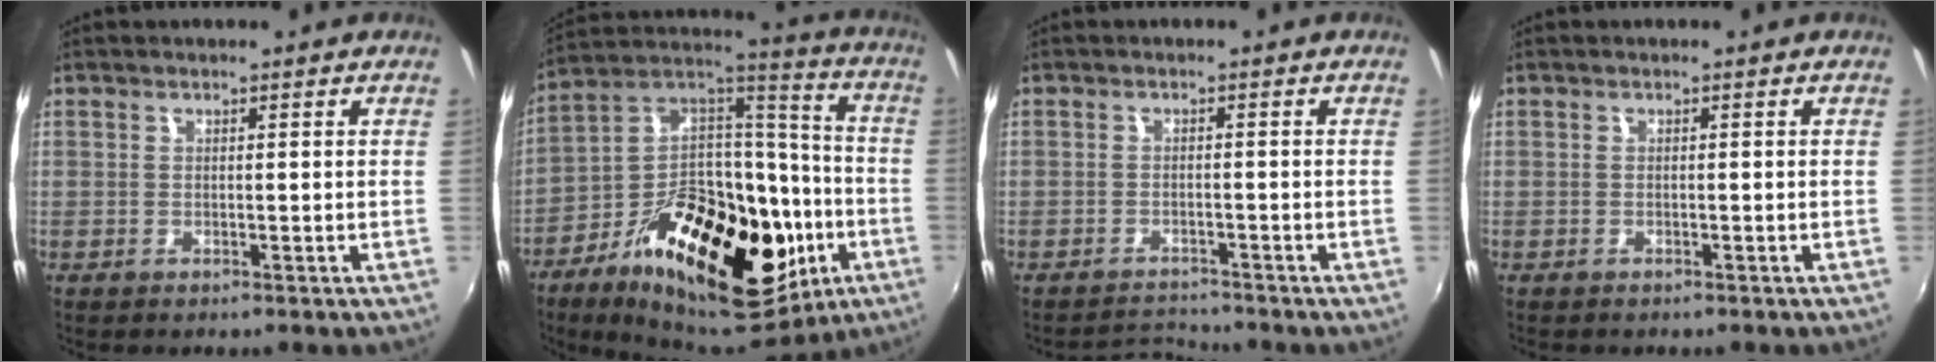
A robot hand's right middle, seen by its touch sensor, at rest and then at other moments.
{"total": 32.0, "force": [-13.8, 16.3, 23.8], "torque": [-0.400, 0.016, -0.213]}
{"total": 2.9, "force": [-2.8, -0.2, -0.6], "torque": [-0.004, 0.006, -0.051]}
{"total": 0.8, "force": [-0.7, 0.5, 0.2], "torque": [-0.007, -0.002, -0.011]}